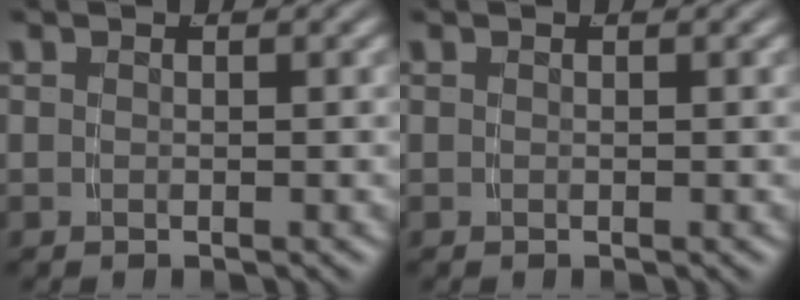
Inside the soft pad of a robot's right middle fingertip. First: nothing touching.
{"total": 0.0}